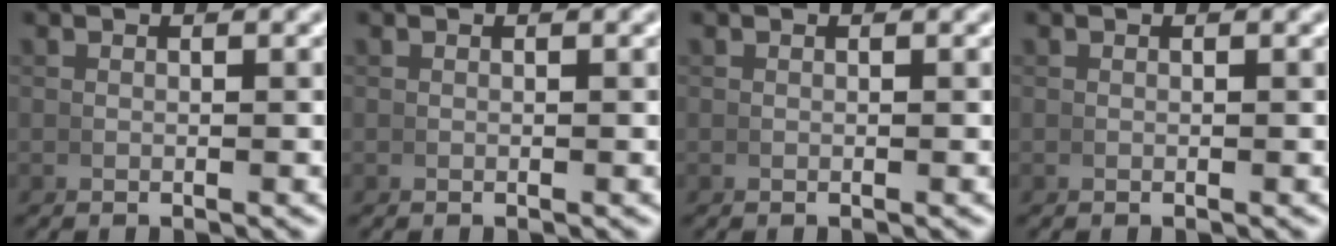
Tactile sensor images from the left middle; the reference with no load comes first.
{"total": 0.0}
{"total": 0.0}
{"total": 0.0}